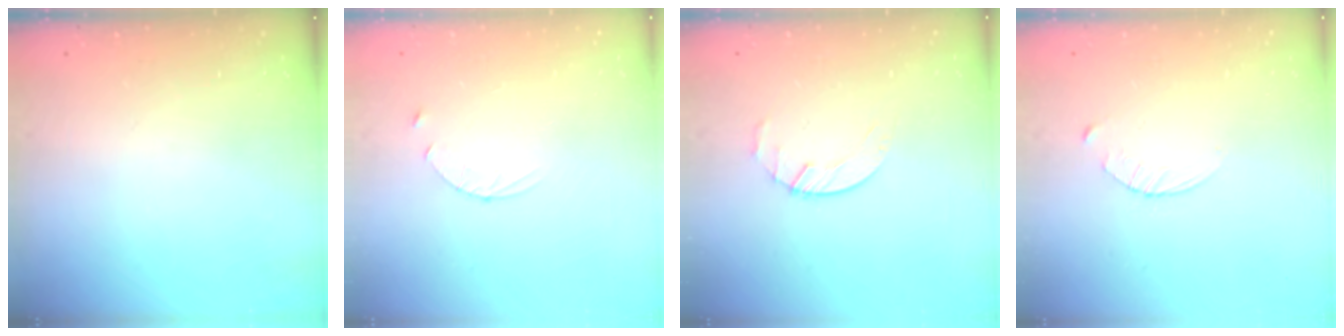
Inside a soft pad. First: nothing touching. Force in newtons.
{"total": 3.0, "press": 2.9, "slide": 0.4}
{"total": 2.7, "press": 2.6, "slide": 0.3}
{"total": 2.9, "press": 2.9, "slide": 0.4}